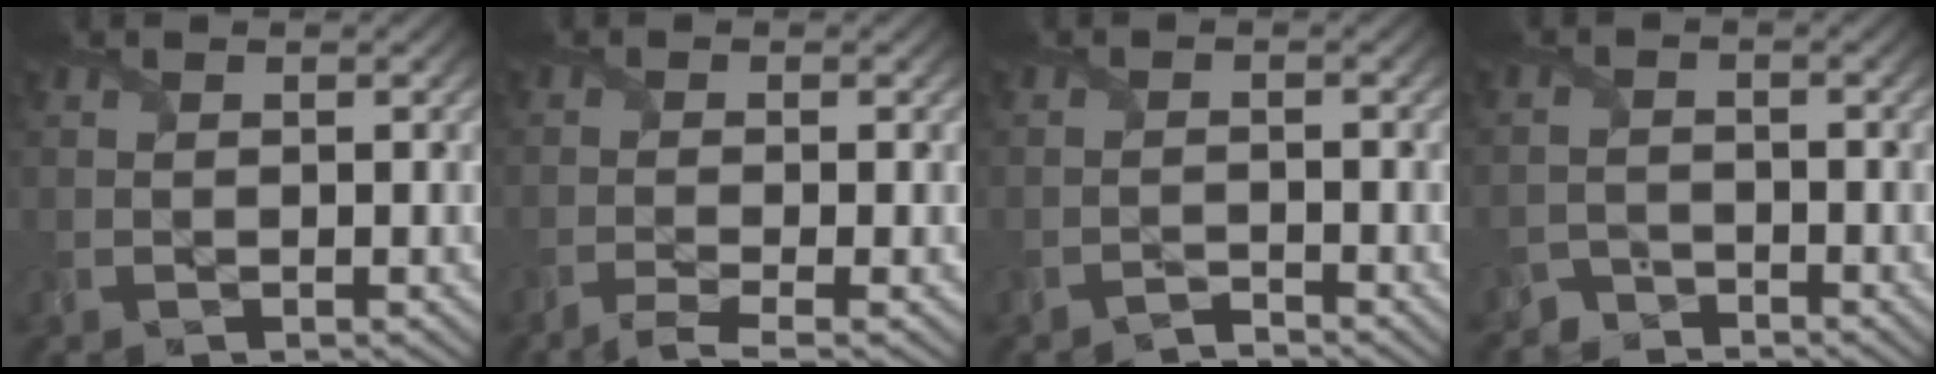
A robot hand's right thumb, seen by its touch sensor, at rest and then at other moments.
{"total": 2.5, "force": [-1.8, 0.3, 1.8], "torque": [-0.021, 0.004, -0.048]}
{"total": 1.4, "force": [-1.4, 0.0, 0.0], "torque": [0.003, 0.003, -0.032]}
{"total": 2.2, "force": [-2.0, 0.6, -0.4], "torque": [0.012, 0.003, -0.046]}